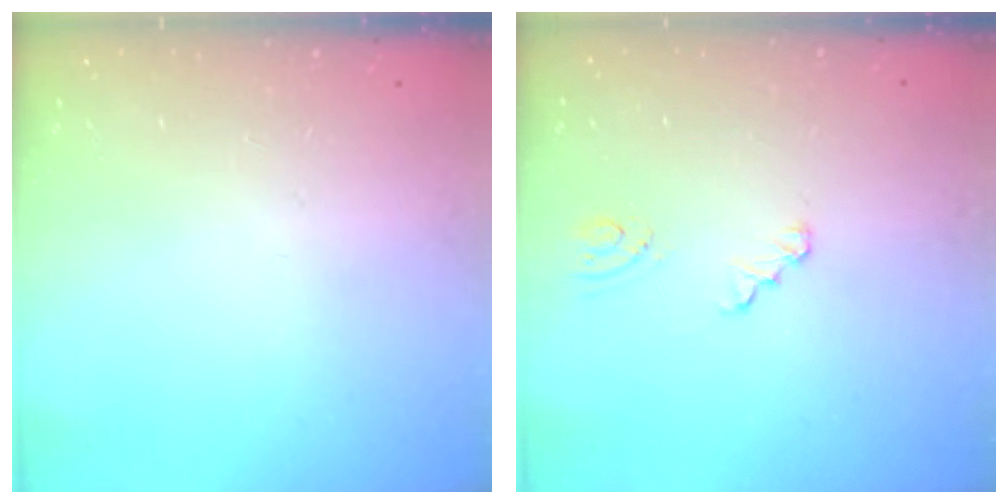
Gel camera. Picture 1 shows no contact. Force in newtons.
{"total": 2.3, "press": 2.3, "slide": 0.2}